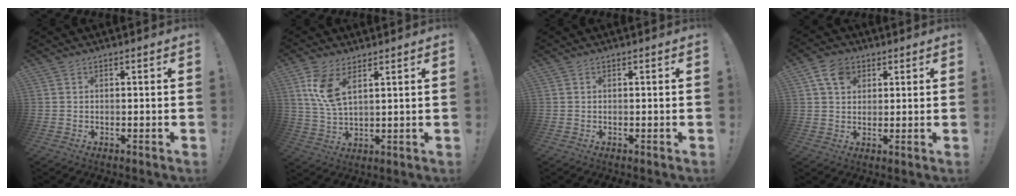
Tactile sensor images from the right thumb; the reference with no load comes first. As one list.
[{"total": 8.9, "force": [4.7, 3.6, 6.7], "torque": [-0.133, -0.016, 0.088]}, {"total": 0.0}, {"total": 7.7, "force": [3.4, 5.6, 4.1], "torque": [-0.064, -0.004, 0.065]}]